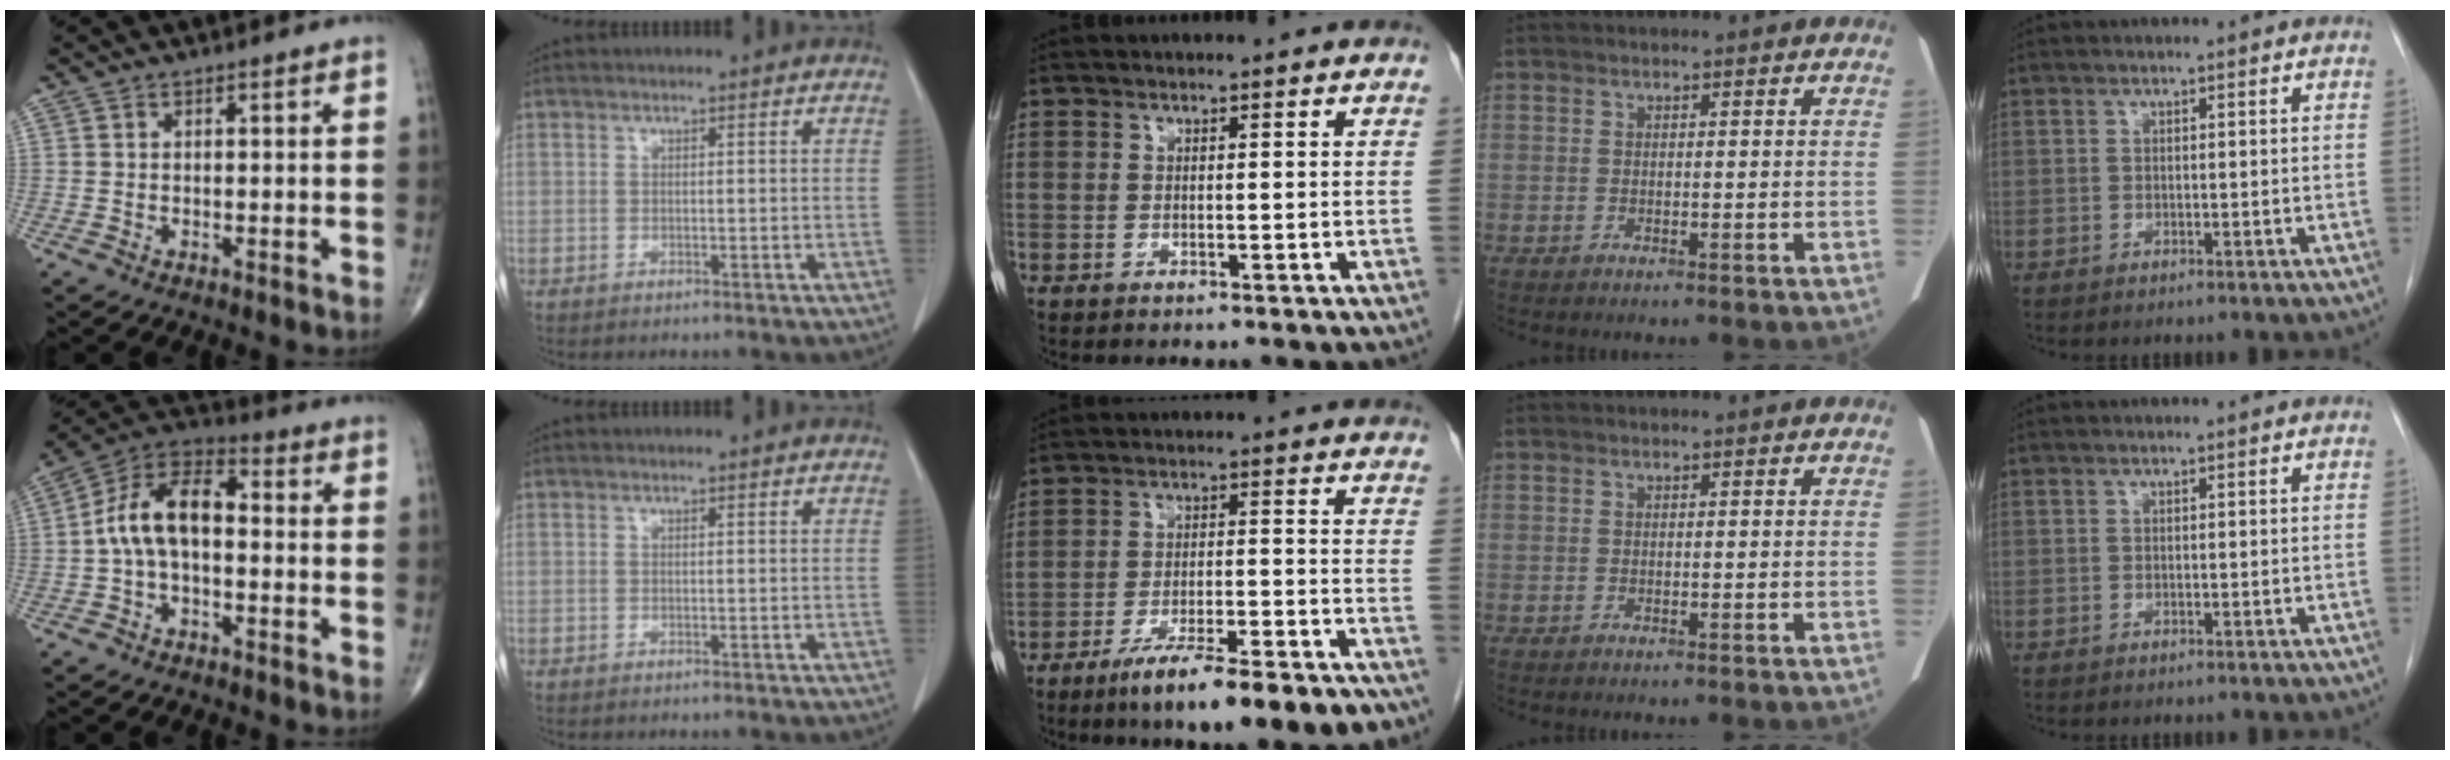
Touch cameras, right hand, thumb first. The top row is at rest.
{"thumb": {"total": 11.9, "force": [-0.6, 6.6, 9.9], "torque": [-0.174, 0.043, -0.022]}, "middle": {"total": 14.9, "force": [-10.6, 2.4, 10.3], "torque": [-0.122, -0.010, -0.160]}}